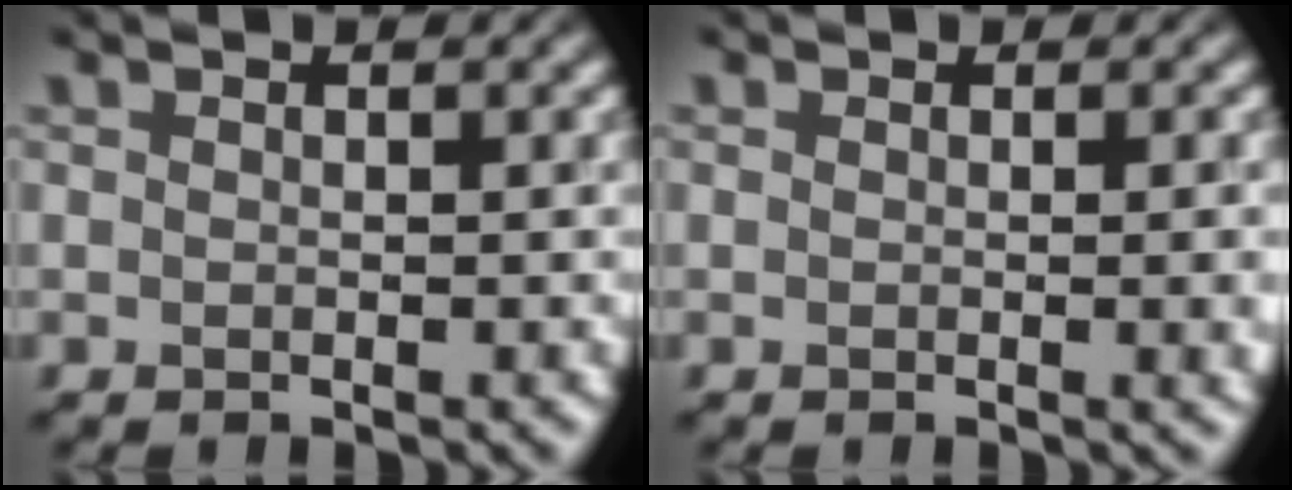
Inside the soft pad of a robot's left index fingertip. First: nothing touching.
{"total": 2.3, "force": [-0.1, 0.8, 2.2], "torque": [-0.019, -0.006, 0.001]}